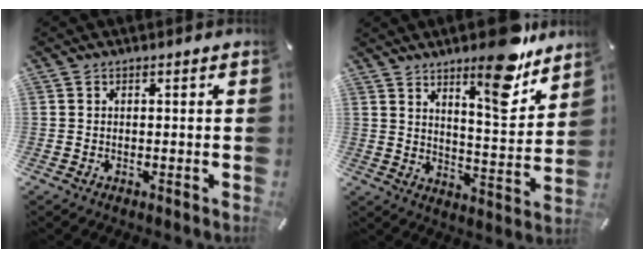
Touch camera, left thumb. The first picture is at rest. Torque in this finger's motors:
{"motor_torque": [0.89, -0.34, 1.08, -1.04, -0.02]}